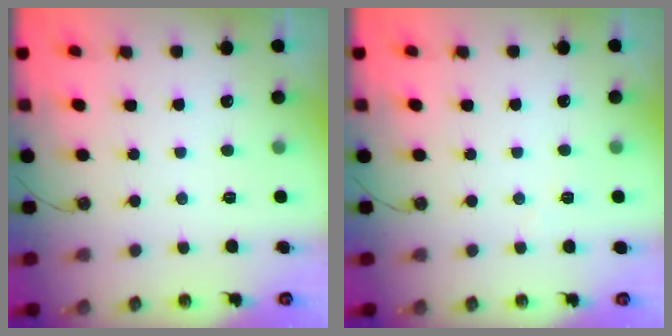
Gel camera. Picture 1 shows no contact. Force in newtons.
{"total": 3.3, "press": 2.7, "slide": 2.0}